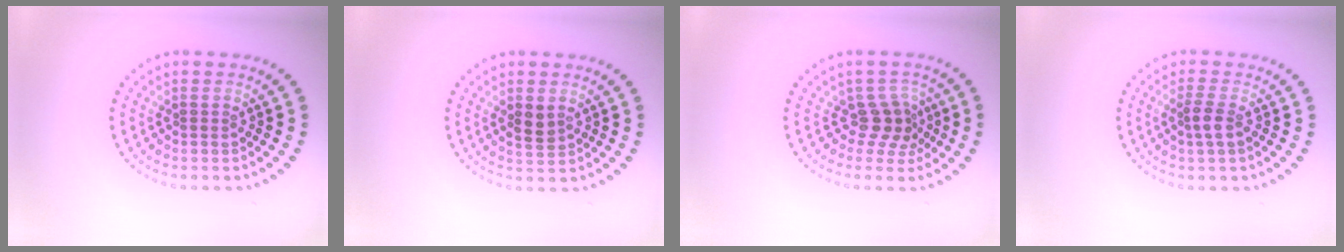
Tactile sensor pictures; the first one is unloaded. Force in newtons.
{"total": 1.7, "press": 1.6, "slide": 0.5}
{"total": 2.4, "press": 1.7, "slide": 1.7}
{"total": 1.8, "press": 1.5, "slide": 0.9}